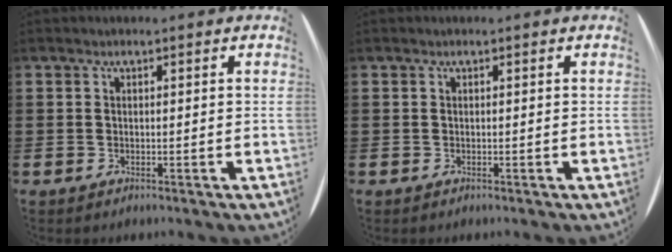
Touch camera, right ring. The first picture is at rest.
{"total": 0.0}